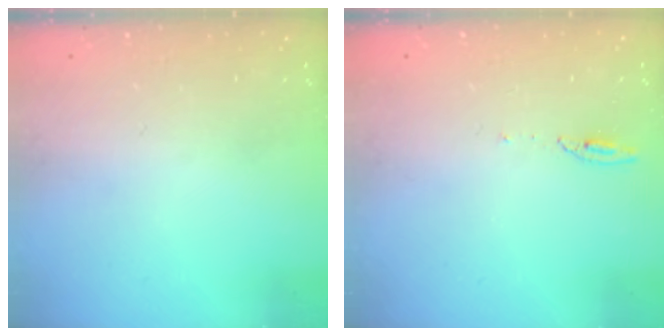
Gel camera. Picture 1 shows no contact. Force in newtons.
{"total": 4.1, "press": 4.0, "slide": 0.7}